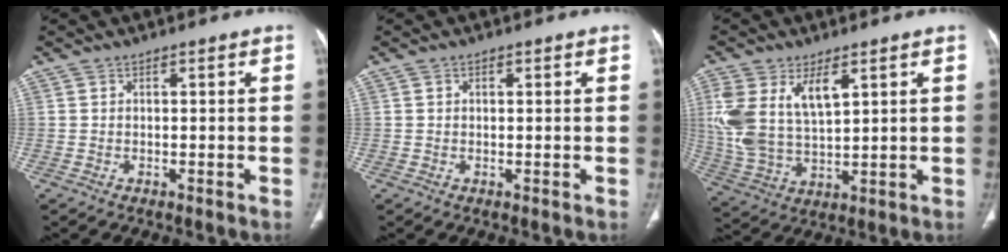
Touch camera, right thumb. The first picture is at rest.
{"total": 0.8, "force": [0.3, 0.5, 0.4], "torque": [-0.004, 0.000, 0.004]}
{"total": 13.3, "force": [5.0, 6.8, 10.3], "torque": [-0.218, -0.012, 0.111]}